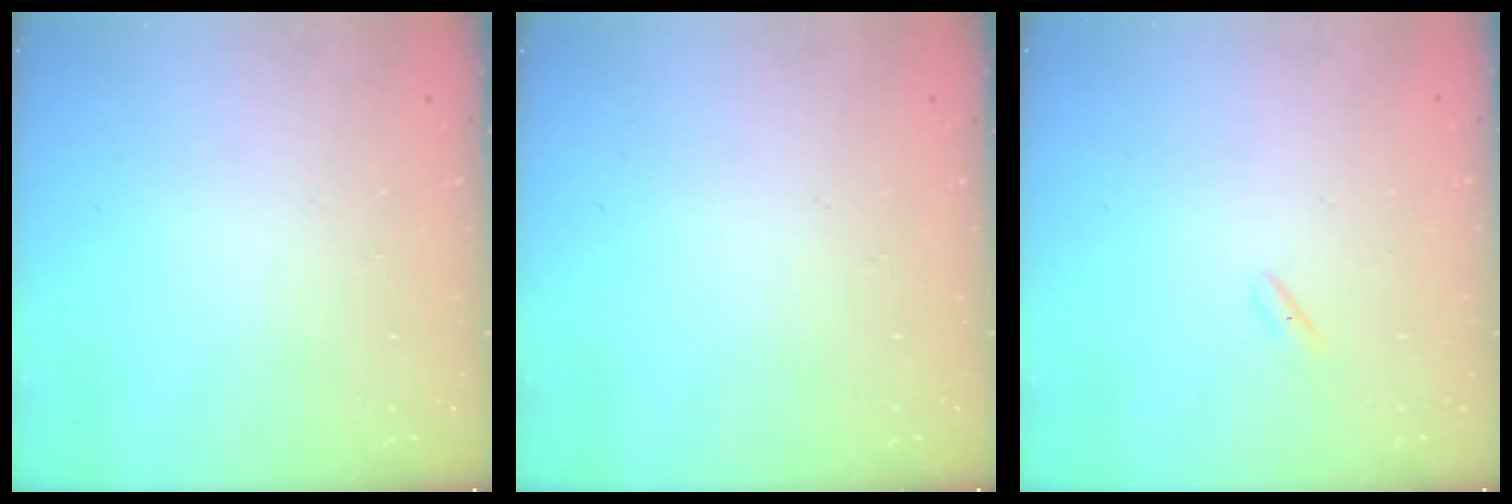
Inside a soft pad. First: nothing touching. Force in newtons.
{"total": 0.0}
{"total": 1.6, "press": 1.5, "slide": 0.6}